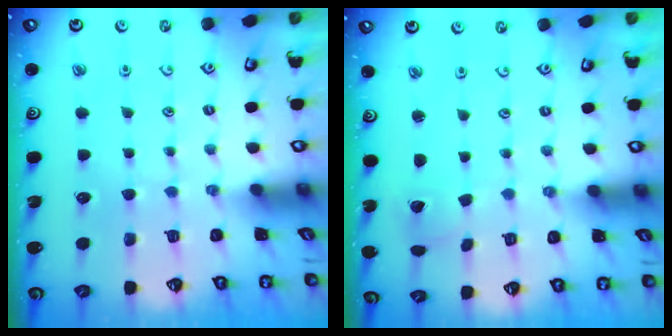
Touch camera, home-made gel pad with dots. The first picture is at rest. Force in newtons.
{"total": 1.7, "press": 1.7, "slide": 0.1}